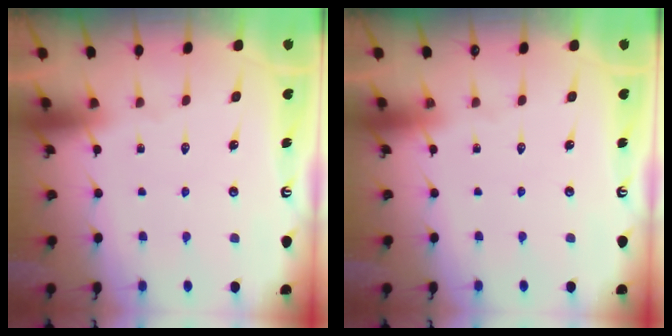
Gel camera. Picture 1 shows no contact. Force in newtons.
{"total": 0.0}